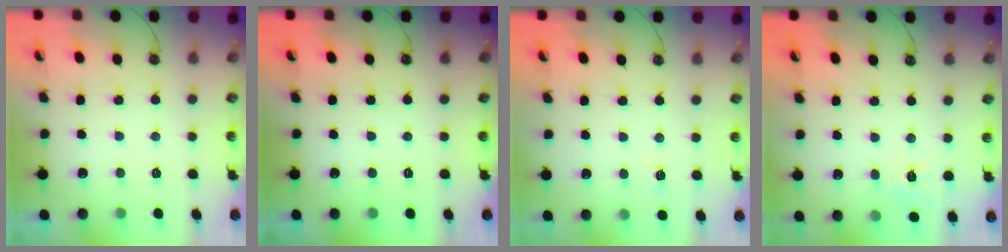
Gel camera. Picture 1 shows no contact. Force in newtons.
{"total": 0.0}
{"total": 2.2, "press": 2.2, "slide": 0.3}
{"total": 6.3, "press": 6.3, "slide": 0.7}